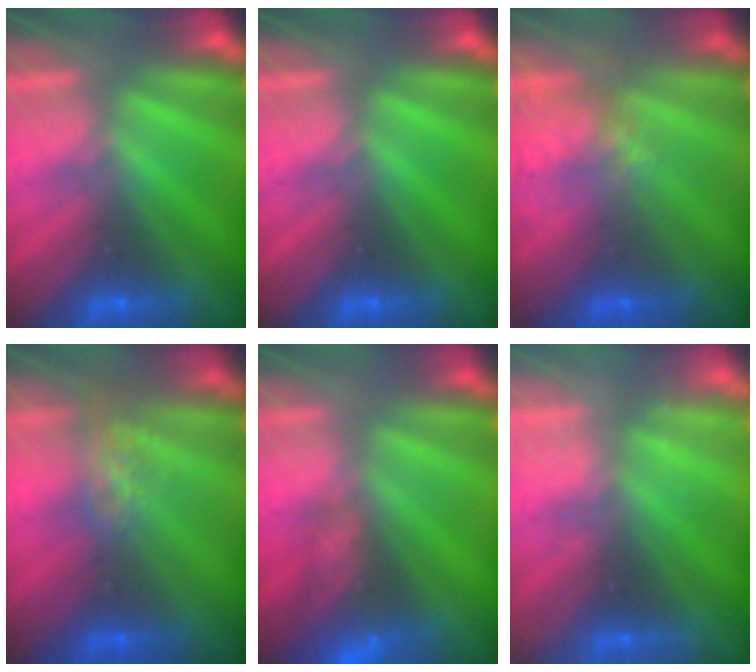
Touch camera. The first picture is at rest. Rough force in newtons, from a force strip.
{"total": 0.0}
{"total": 4.5}
{"total": 4.2}
{"total": 8.8}
{"total": 2.2}